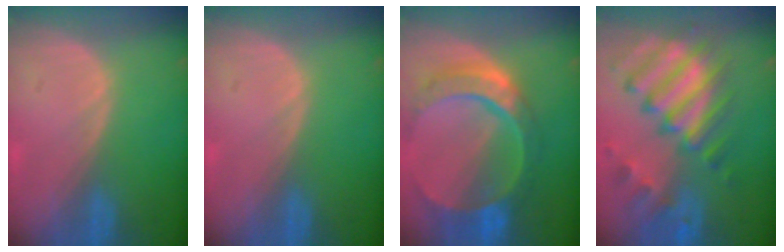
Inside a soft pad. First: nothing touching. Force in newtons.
{"total": 0.0}
{"total": 11.0, "press": 9.3, "slide": 5.8}
{"total": 11.6, "press": 10.1, "slide": 5.7}